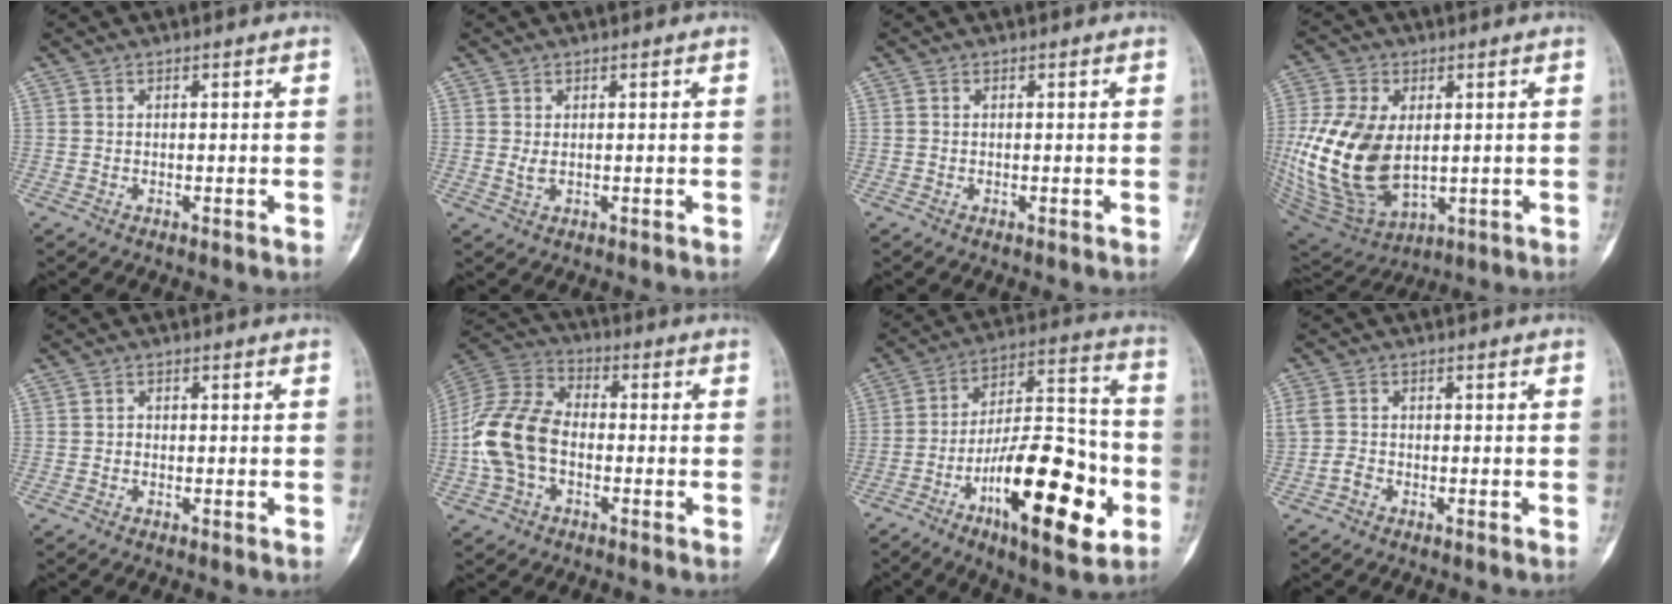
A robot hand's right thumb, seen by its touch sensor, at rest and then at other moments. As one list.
[{"total": 1.5, "force": [0.2, 0.8, 1.2], "torque": [-0.024, -0.002, 0.010]}, {"total": 0.0}, {"total": 19.9, "force": [0.4, 12.5, 15.4], "torque": [-0.310, -0.021, 0.027]}, {"total": 0.7, "force": [-0.2, 0.6, 0.3], "torque": [0.005, 0.003, -0.008]}, {"total": 14.5, "force": [-2.5, 9.6, 10.5], "torque": [-0.213, 0.037, -0.055]}, {"total": 23.8, "force": [-8.8, 8.7, 20.4], "torque": [-0.322, 0.046, -0.139]}, {"total": 3.5, "force": [-1.1, 2.8, 1.8], "torque": [-0.045, 0.017, -0.019]}]